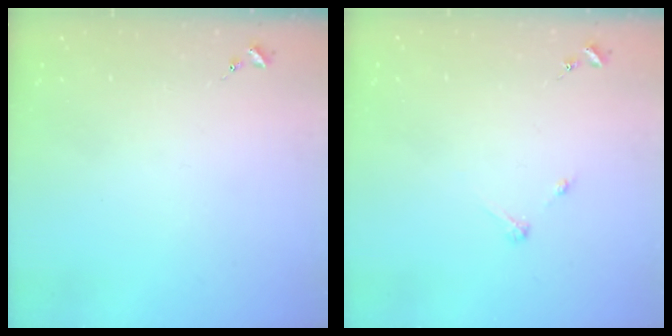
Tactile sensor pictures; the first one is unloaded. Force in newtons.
{"total": 2.7, "press": 2.7, "slide": 0.3}